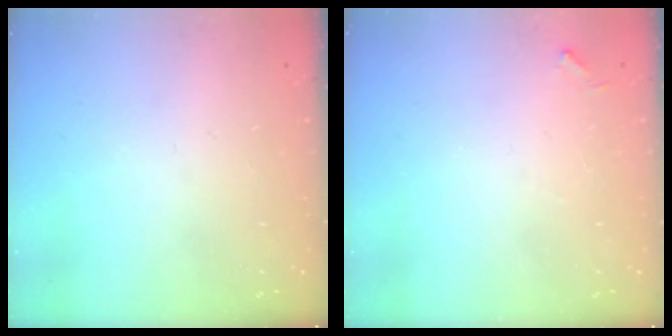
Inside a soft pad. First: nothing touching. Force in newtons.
{"total": 6.0, "press": 6.0, "slide": 0.3}